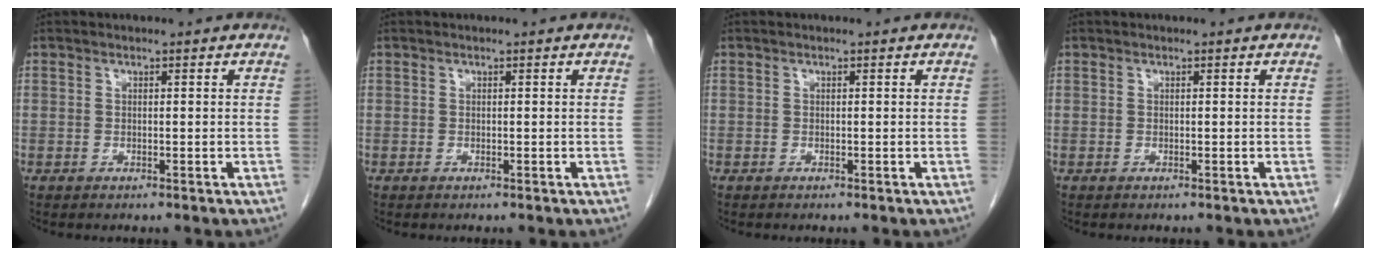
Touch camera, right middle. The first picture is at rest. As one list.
[{"total": 0.0}, {"total": 0.0}, {"total": 0.0}]